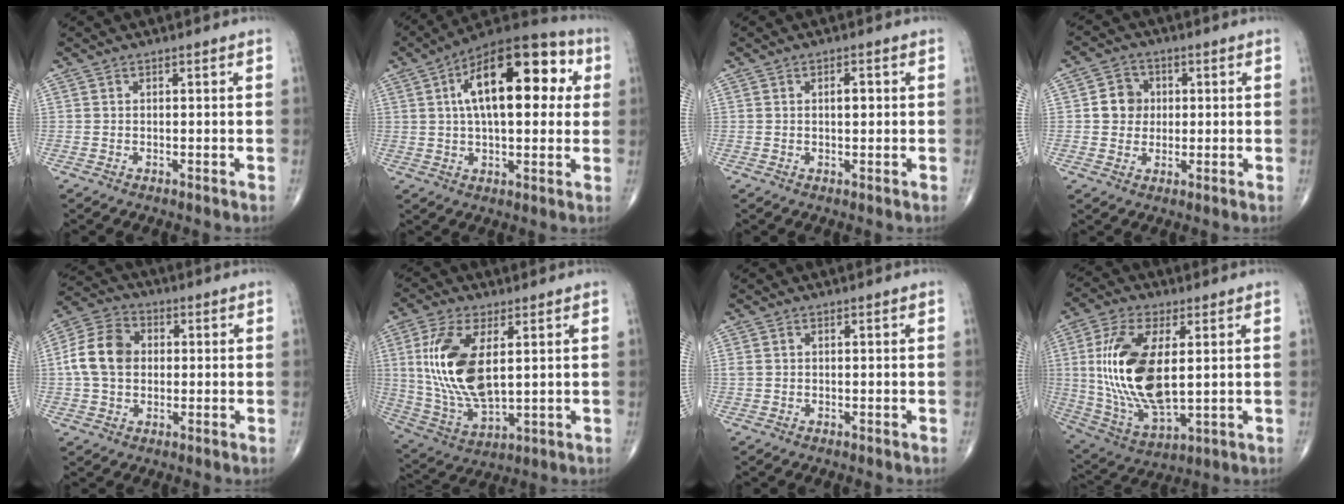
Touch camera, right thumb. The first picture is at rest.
{"total": 21.4, "force": [5.0, 9.9, 18.3], "torque": [-0.256, 0.023, 0.066]}
{"total": 2.2, "force": [0.4, 1.1, 1.9], "torque": [-0.026, 0.001, 0.005]}
{"total": 5.6, "force": [0.6, 5.1, 2.3], "torque": [-0.009, 0.004, 0.004]}
{"total": 10.5, "force": [0.6, 7.9, 6.8], "torque": [-0.122, 0.022, 0.003]}
{"total": 16.5, "force": [3.3, 7.7, 14.2], "torque": [-0.293, -0.017, 0.075]}
{"total": 1.1, "force": [0.2, 0.8, 0.7], "torque": [-0.025, 0.010, 0.010]}
{"total": 19.4, "force": [2.4, 9.0, 17.0], "torque": [-0.346, -0.018, 0.055]}